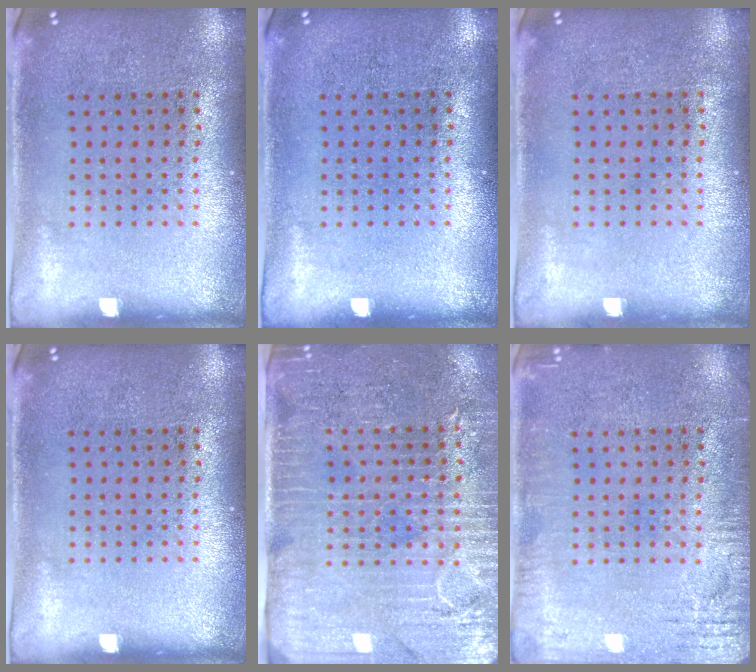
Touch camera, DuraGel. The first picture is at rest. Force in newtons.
{"total": 0.0}
{"total": 0.0}
{"total": 0.0}
{"total": 3.6, "press": 3.3, "slide": 1.6}
{"total": 3.0, "press": 3.0, "slide": 0.2}